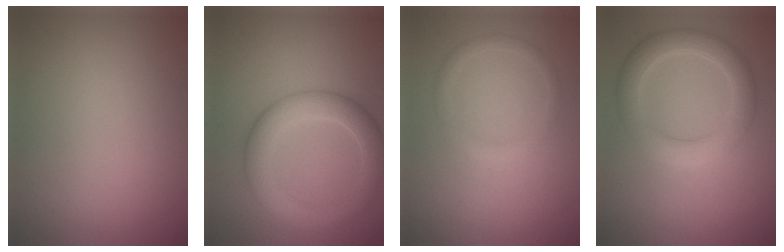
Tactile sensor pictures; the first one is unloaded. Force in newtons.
{"total": 5.1, "press": 5.1, "slide": 0.2}
{"total": 1.3, "press": 1.3, "slide": 0.1}
{"total": 4.2, "press": 4.2, "slide": 0.1}